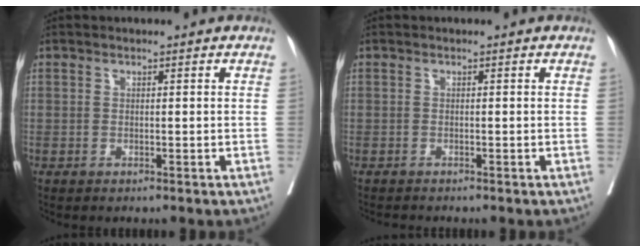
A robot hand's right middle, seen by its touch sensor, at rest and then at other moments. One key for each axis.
{"total": 0.9, "fx": -0.8, "fy": -0.3, "fz": 0.0, "tx": -0.002, "ty": -0.003, "tz": -0.016}